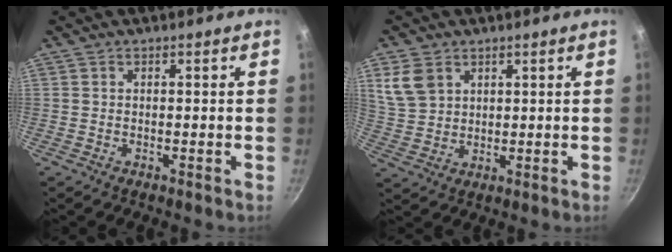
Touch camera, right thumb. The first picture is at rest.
{"total": 7.1, "force": [3.2, 5.3, 3.5], "torque": [-0.053, -0.010, 0.074]}